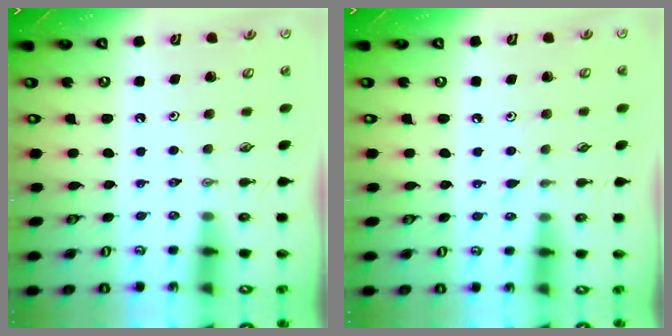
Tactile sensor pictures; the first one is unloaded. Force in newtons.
{"total": 3.9, "press": 3.9, "slide": 0.6}